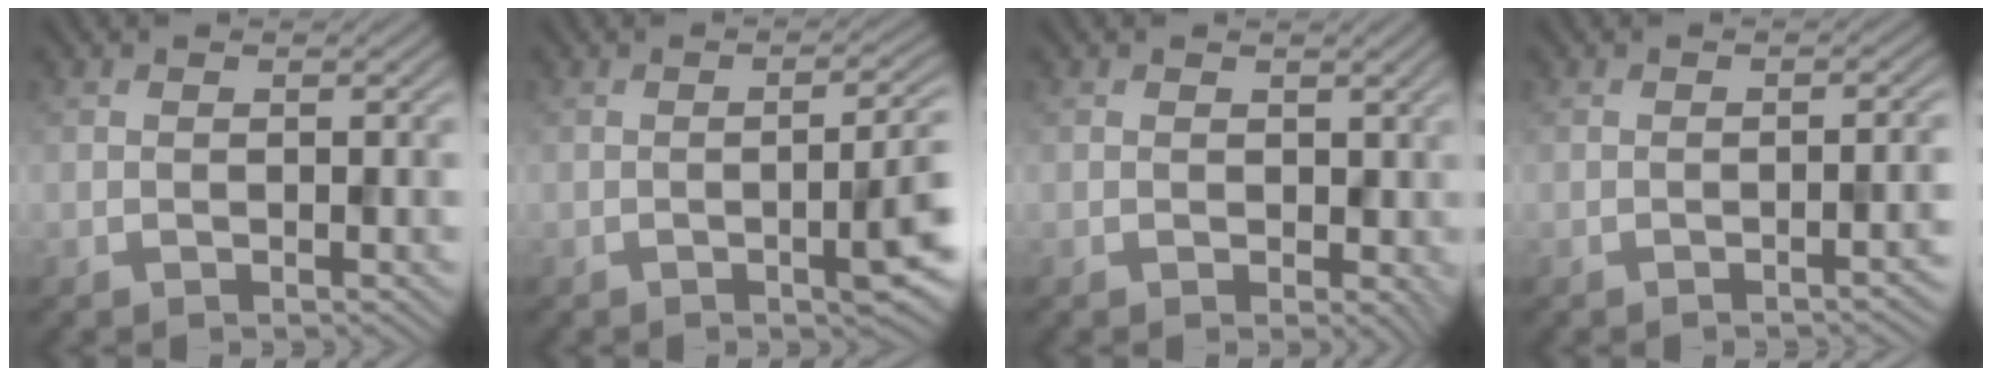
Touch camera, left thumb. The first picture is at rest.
{"total": 6.1, "force": [-1.6, 1.6, 5.7], "torque": [-0.088, -0.007, -0.021]}
{"total": 2.2, "force": [0.3, 1.7, 1.3], "torque": [-0.026, -0.006, 0.003]}
{"total": 2.2, "force": [-1.0, 0.5, 1.9], "torque": [-0.018, 0.007, -0.021]}